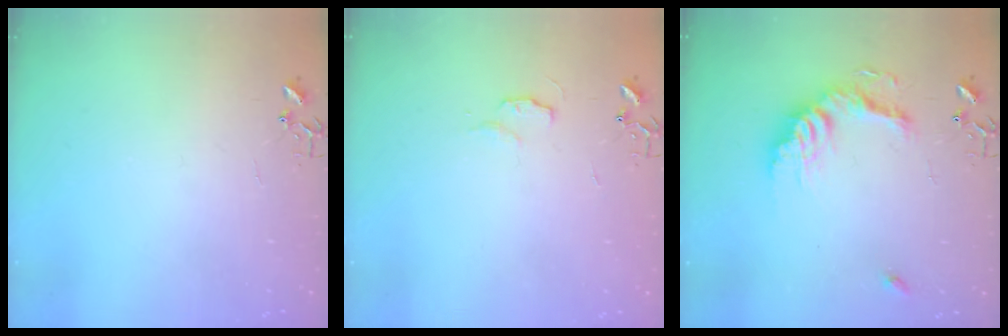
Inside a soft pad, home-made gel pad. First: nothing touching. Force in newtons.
{"total": 4.9, "press": 4.9, "slide": 0.6}
{"total": 17.3, "press": 17.2, "slide": 1.5}